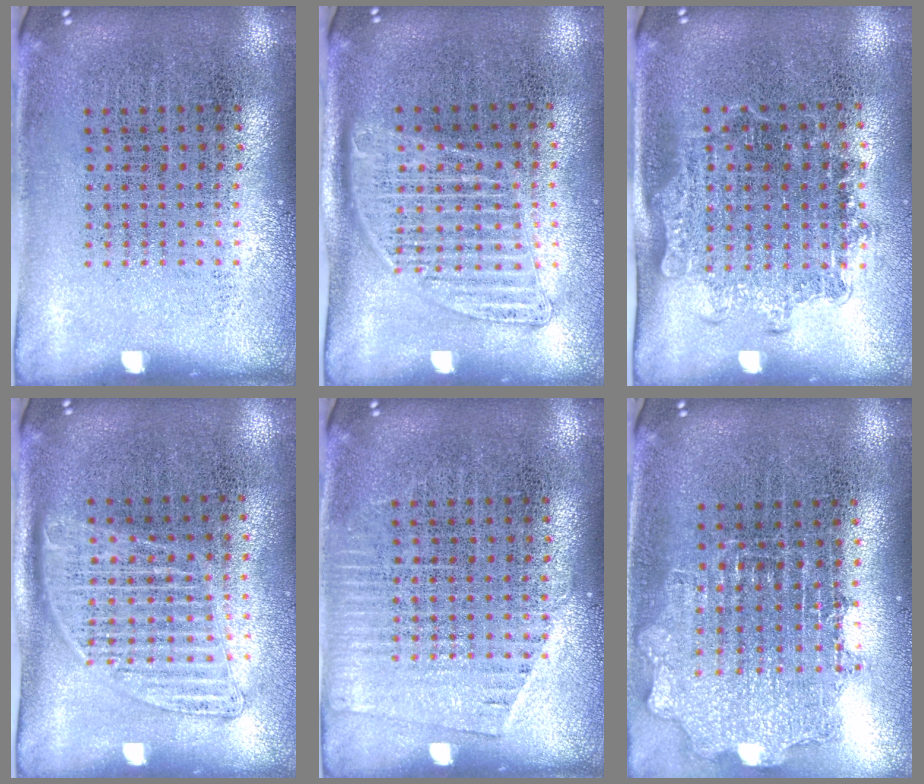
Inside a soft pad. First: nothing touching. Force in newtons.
{"total": 1.4, "press": 1.3, "slide": 0.6}
{"total": 1.4, "press": 1.1, "slide": 0.8}
{"total": 1.4, "press": 1.3, "slide": 0.6}
{"total": 1.2, "press": 1.2, "slide": 0.1}
{"total": 1.6, "press": 1.3, "slide": 0.8}